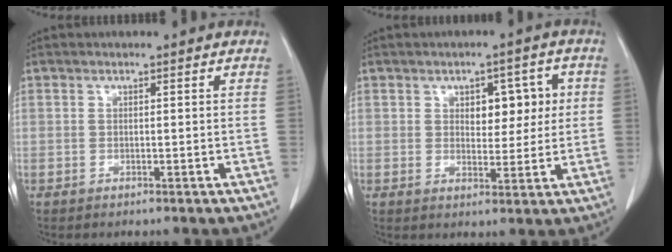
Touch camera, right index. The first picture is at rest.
{"total": 6.2, "force": [1.5, 3.6, 4.9], "torque": [-0.055, 0.018, 0.025]}